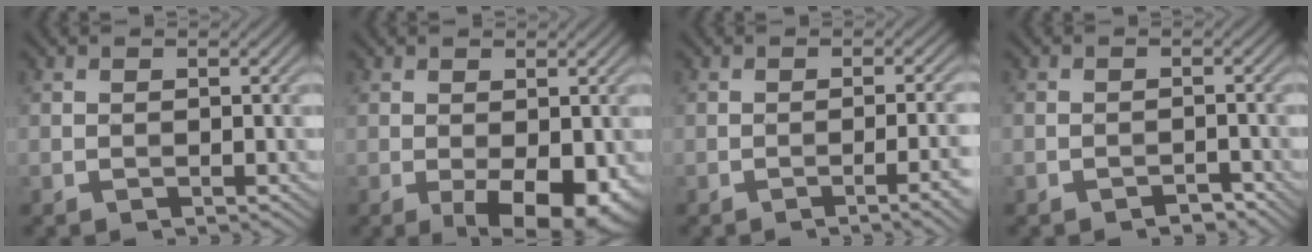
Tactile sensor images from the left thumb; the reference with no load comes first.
{"total": 6.9, "force": [-2.1, 3.2, 5.7], "torque": [-0.092, -0.018, -0.022]}
{"total": 4.7, "force": [-1.9, 1.0, 4.2], "torque": [-0.053, 0.008, -0.028]}
{"total": 1.6, "force": [-1.4, 0.6, 0.5], "torque": [-0.004, 0.004, -0.023]}